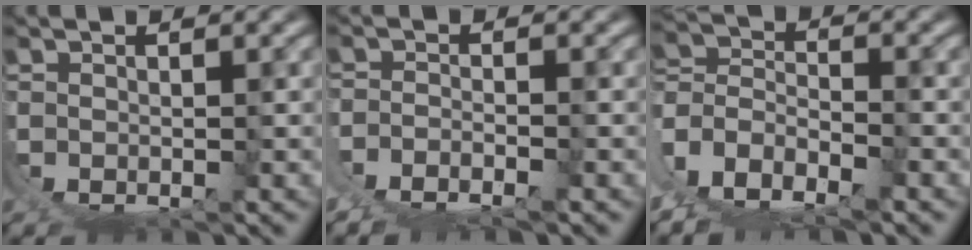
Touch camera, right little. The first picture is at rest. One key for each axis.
{"total": 3.7, "fx": -0.7, "fy": 2.9, "fz": 2.1, "tx": -0.048, "ty": -0.011, "tz": -0.012}
{"total": 10.1, "fx": 1.2, "fy": 8.9, "fz": 4.7, "tx": -0.144, "ty": -0.031, "tz": 0.011}